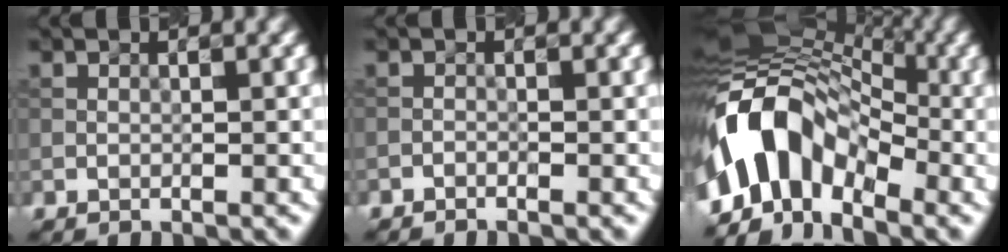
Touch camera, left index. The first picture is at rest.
{"total": 0.7, "force": [-0.7, 0.0, 0.1], "torque": [-0.004, -0.001, -0.015]}
{"total": 10.7, "force": [-4.0, 6.9, 7.1], "torque": [-0.119, 0.015, -0.079]}